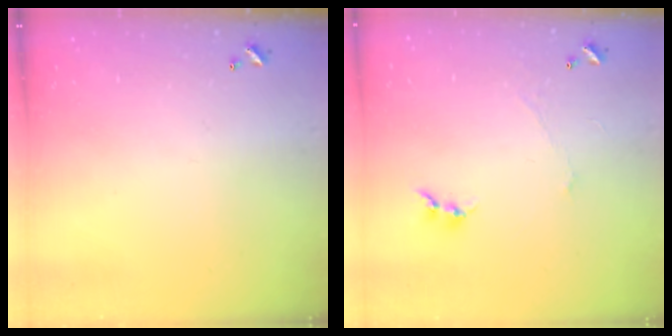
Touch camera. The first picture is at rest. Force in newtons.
{"total": 0.0}